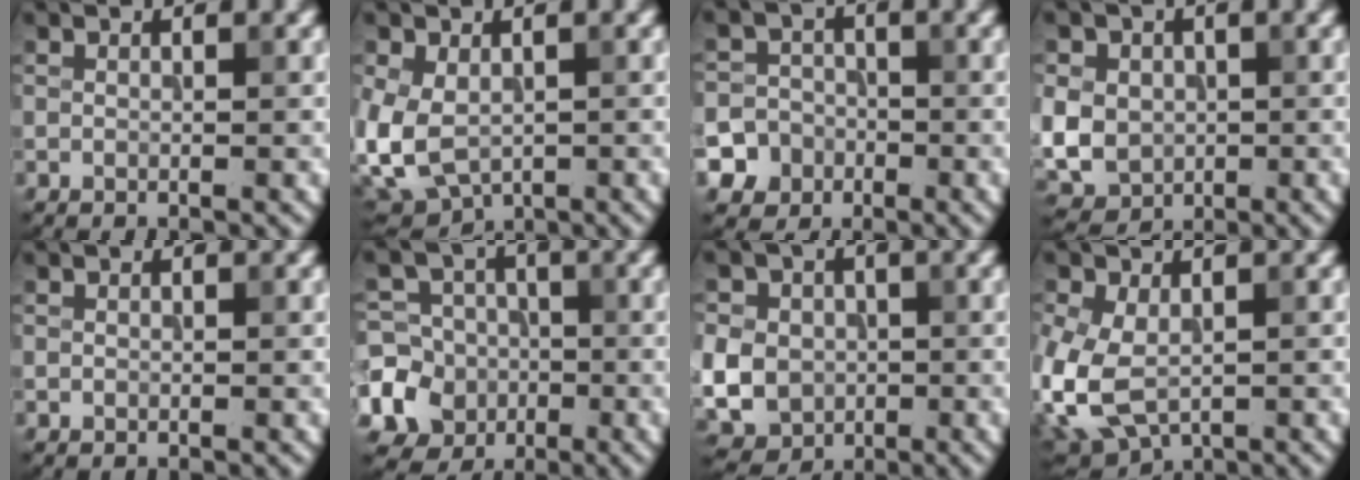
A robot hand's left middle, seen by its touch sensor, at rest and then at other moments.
{"total": 7.0, "force": [-1.1, 4.8, 4.9], "torque": [-0.114, -0.018, -0.010]}
{"total": 6.4, "force": [-3.3, 5.5, 0.7], "torque": [-0.005, -0.007, -0.071]}
{"total": 8.3, "force": [-0.1, 7.3, 3.8], "torque": [-0.097, 0.011, -0.028]}
{"total": 0.0}
{"total": 12.8, "force": [-4.0, 11.9, 2.8], "torque": [-0.095, -0.022, -0.080]}
{"total": 8.0, "force": [-0.7, 7.3, 3.4], "torque": [-0.082, 0.001, -0.042]}
{"total": 7.2, "force": [-1.7, 4.7, 5.1], "torque": [-0.129, -0.020, -0.022]}